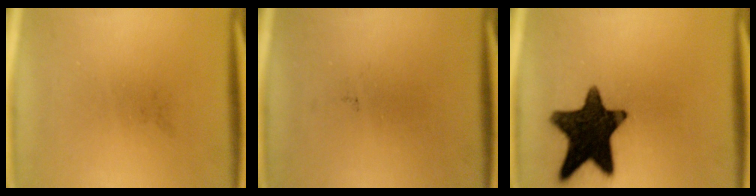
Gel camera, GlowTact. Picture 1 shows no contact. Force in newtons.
{"total": 0.0}
{"total": 16.0}